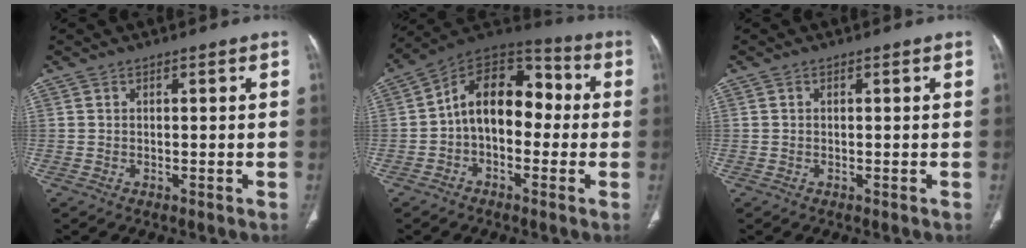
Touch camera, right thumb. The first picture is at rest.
{"total": 14.3, "force": [-0.7, 9.5, 10.8], "torque": [-0.133, 0.049, -0.027]}
{"total": 0.0}